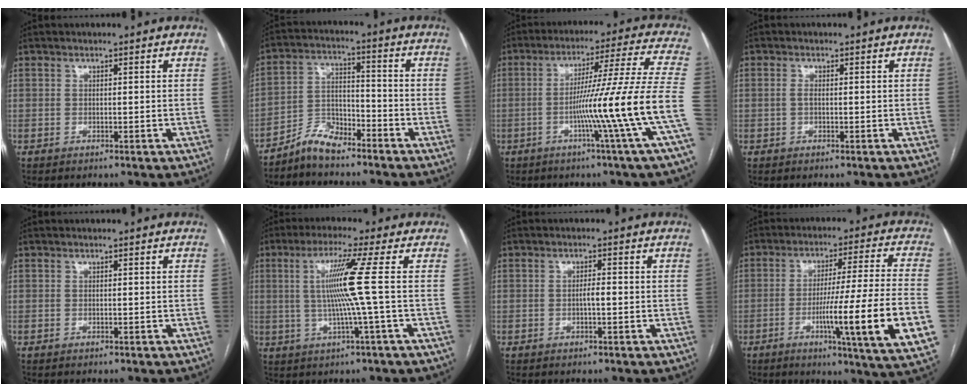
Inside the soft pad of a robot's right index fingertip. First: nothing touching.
{"total": 6.3, "force": [-5.5, 2.2, 2.1], "torque": [-0.041, 0.006, -0.105]}
{"total": 15.6, "force": [-4.6, -3.7, 14.5], "torque": [-0.222, -0.005, -0.082]}
{"total": 0.8, "force": [-0.2, 0.3, 0.7], "torque": [-0.013, 0.003, -0.003]}
{"total": 0.0}
{"total": 8.2, "force": [0.6, -2.3, 7.8], "torque": [-0.149, 0.003, 0.019]}
{"total": 1.5, "force": [-0.3, 0.3, 1.4], "torque": [-0.023, 0.003, -0.007]}
{"total": 18.8, "force": [-5.2, -1.3, 18.0], "torque": [-0.245, -0.016, -0.080]}